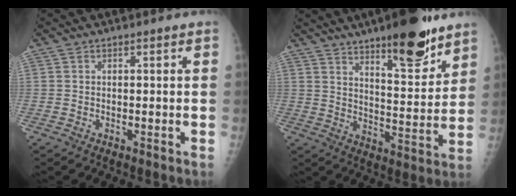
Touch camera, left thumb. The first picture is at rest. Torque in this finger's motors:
{"motor_torque": [0.38, 0.36, 0.06, -0.32, 0.14]}